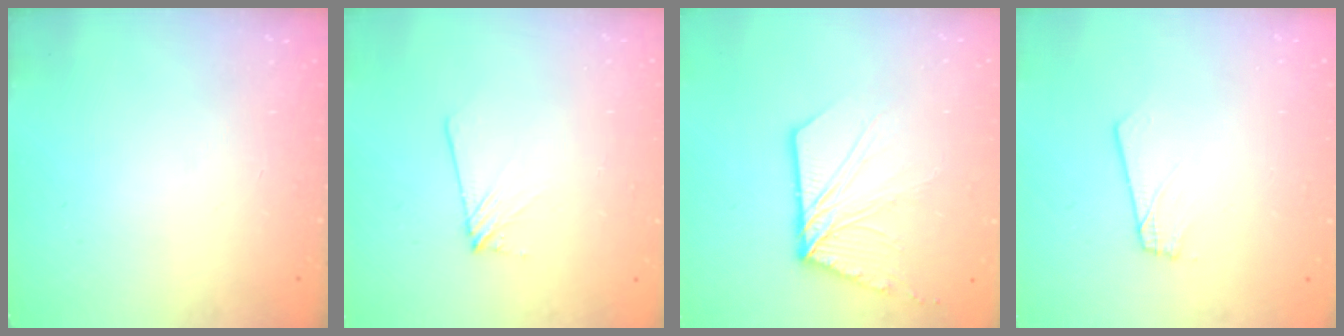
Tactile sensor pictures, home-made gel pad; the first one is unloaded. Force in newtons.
{"total": 4.3, "press": 4.2, "slide": 0.6}
{"total": 12.9, "press": 12.8, "slide": 1.4}
{"total": 1.8, "press": 1.8, "slide": 0.1}